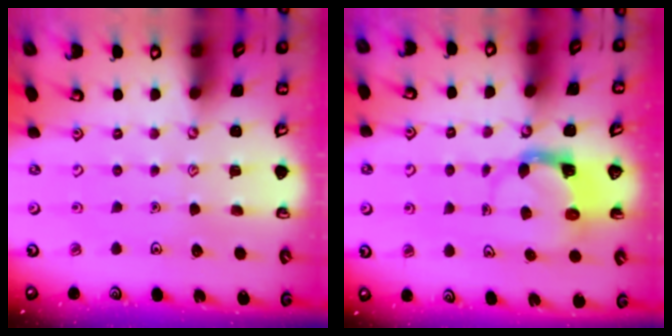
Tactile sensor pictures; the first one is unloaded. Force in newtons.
{"total": 3.9, "press": 3.8, "slide": 0.6}